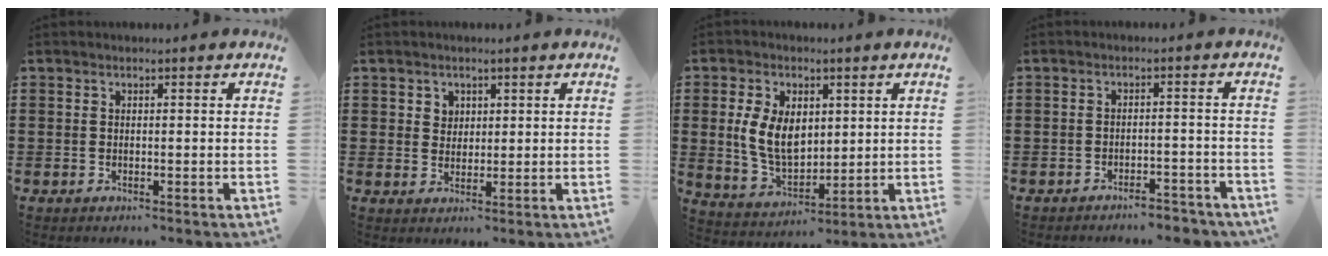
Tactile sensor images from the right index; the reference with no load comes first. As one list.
[{"total": 2.3, "force": [1.2, 2.0, 0.2], "torque": [-0.013, 0.010, 0.021]}, {"total": 8.5, "force": [1.4, 5.5, 6.3], "torque": [-0.151, 0.009, 0.023]}, {"total": 3.2, "force": [-3.1, 0.3, 0.7], "torque": [-0.015, 0.002, -0.063]}]